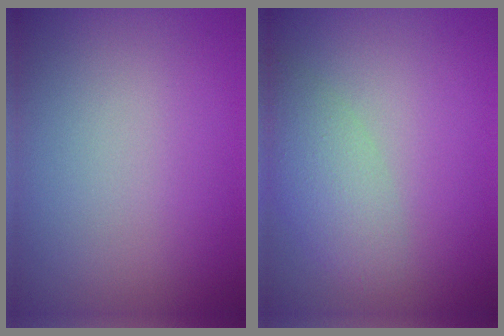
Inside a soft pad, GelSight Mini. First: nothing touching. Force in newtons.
{"total": 3.3, "press": 3.3, "slide": 0.3}